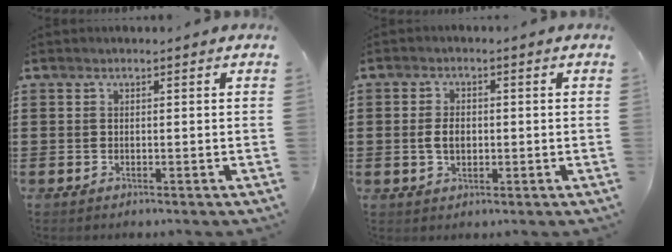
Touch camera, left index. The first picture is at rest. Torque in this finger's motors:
{"motor_torque": [1.04, 0.47, 0.48, 0.05]}